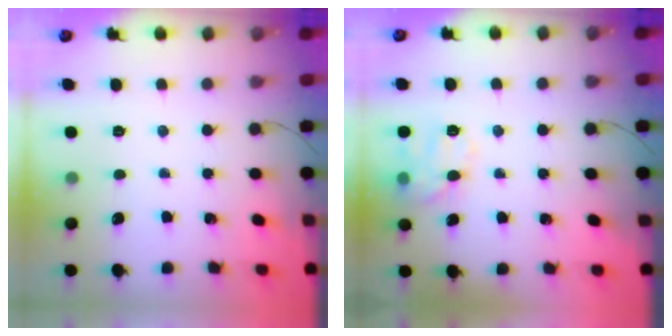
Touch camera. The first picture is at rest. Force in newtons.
{"total": 11.0, "press": 11.0, "slide": 0.4}